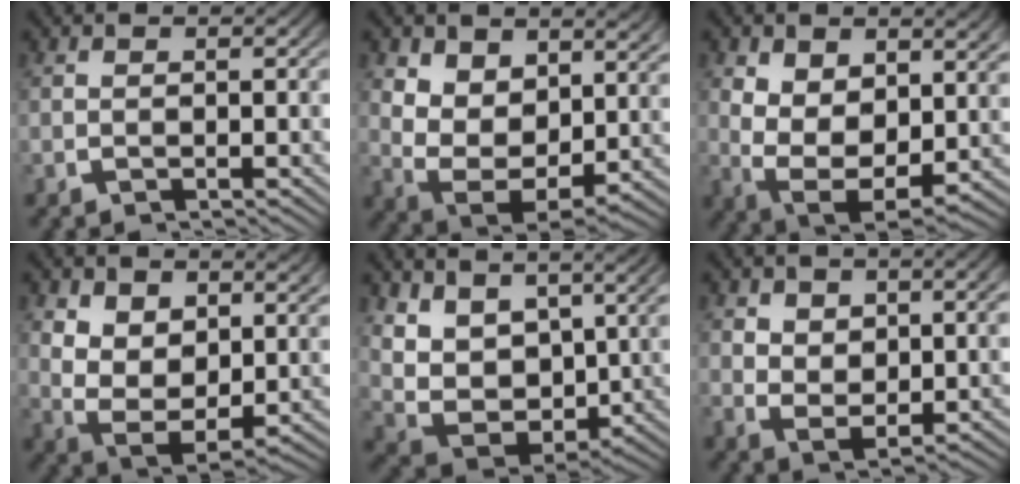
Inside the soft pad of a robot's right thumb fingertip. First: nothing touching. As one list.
[{"total": 9.3, "force": [-0.4, 7.0, 6.1], "torque": [-0.158, -0.063, 0.013]}, {"total": 10.0, "force": [-1.7, 7.1, 6.8], "torque": [-0.165, -0.068, -0.002]}, {"total": 9.3, "force": [-0.6, 6.9, 6.2], "torque": [-0.157, -0.063, 0.012]}, {"total": 10.9, "force": [1.5, 7.9, 7.3], "torque": [-0.162, -0.033, 0.030]}, {"total": 4.0, "force": [0.4, 2.8, 2.9], "torque": [-0.061, -0.029, 0.026]}]